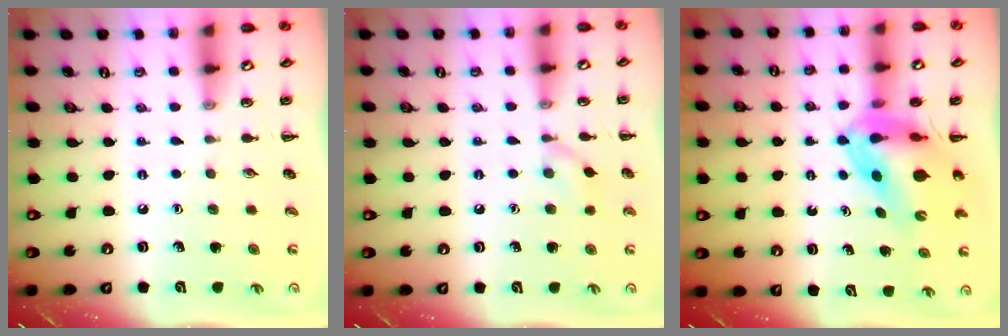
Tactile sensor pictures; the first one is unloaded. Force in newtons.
{"total": 6.6, "press": 6.2, "slide": 2.2}
{"total": 9.9, "press": 9.5, "slide": 2.8}